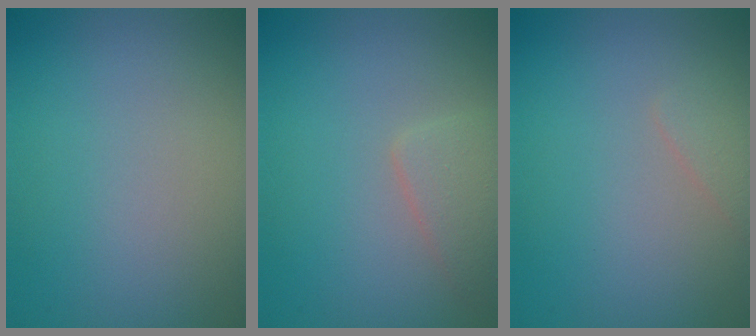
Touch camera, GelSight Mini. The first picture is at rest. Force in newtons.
{"total": 2.0, "press": 2.0, "slide": 0.1}
{"total": 0.9, "press": 0.9, "slide": 0.1}